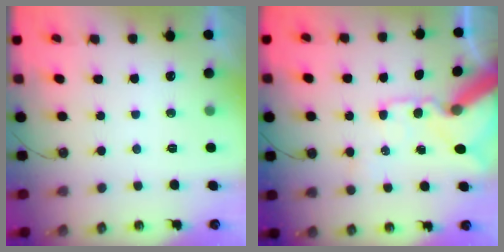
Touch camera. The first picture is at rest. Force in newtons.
{"total": 15.5, "press": 15.3, "slide": 2.4}